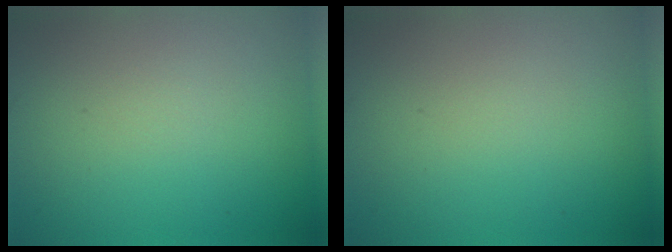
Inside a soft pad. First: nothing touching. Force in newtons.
{"total": 0.0}